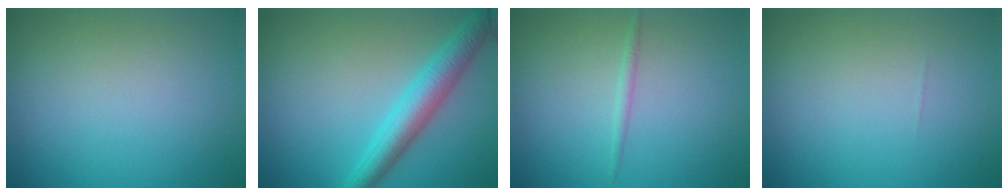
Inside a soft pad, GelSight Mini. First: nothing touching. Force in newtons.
{"total": 4.4, "press": 4.4, "slide": 0.1}
{"total": 0.8, "press": 0.8, "slide": 0.0}
{"total": 0.0}